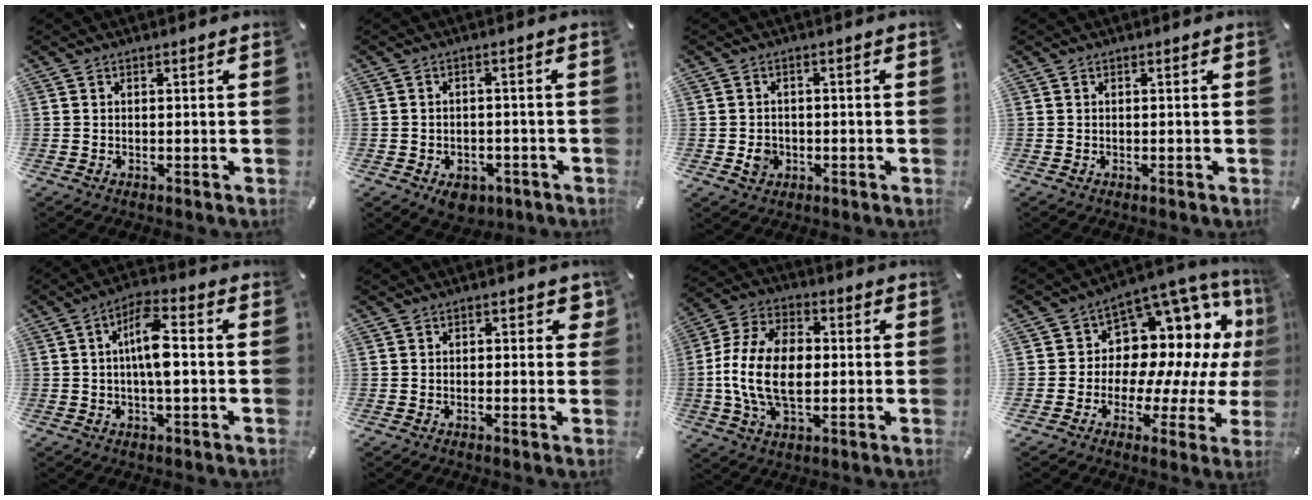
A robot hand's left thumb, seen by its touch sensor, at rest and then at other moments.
{"total": 4.9, "force": [-2.6, 3.5, 2.3], "torque": [-0.039, 0.016, -0.044]}
{"total": 3.8, "force": [-0.9, 3.4, 1.4], "torque": [-0.021, 0.000, -0.018]}
{"total": 0.0}
{"total": 8.6, "force": [-0.1, 2.7, 8.2], "torque": [-0.155, 0.012, -0.003]}
{"total": 2.5, "force": [0.1, 1.7, 1.8], "torque": [-0.012, 0.000, -0.004]}
{"total": 15.5, "force": [-1.4, 9.9, 11.9], "torque": [-0.260, 0.006, -0.024]}
{"total": 11.6, "force": [5.6, 8.9, 4.9], "torque": [-0.061, -0.086, 0.099]}